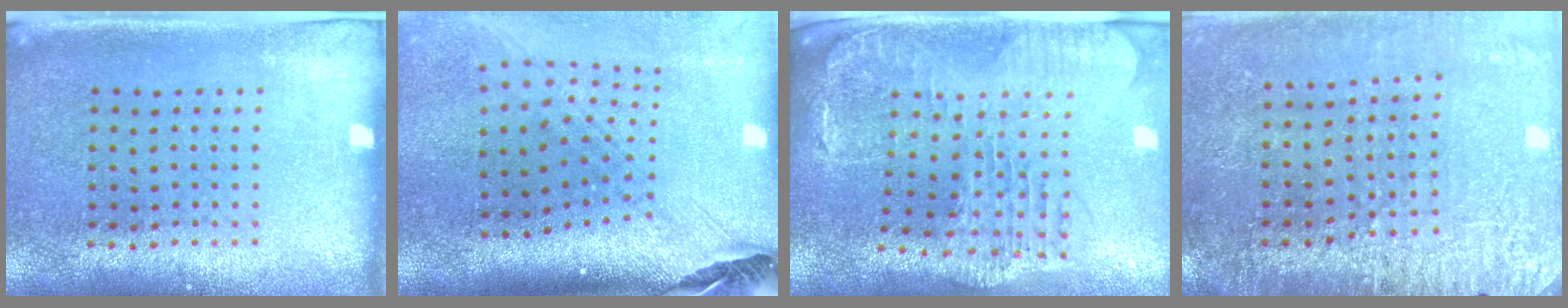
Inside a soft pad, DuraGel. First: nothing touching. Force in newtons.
{"total": 3.0, "press": 2.1, "slide": 2.1}
{"total": 2.1, "press": 1.9, "slide": 0.9}
{"total": 2.9, "press": 2.9, "slide": 0.3}